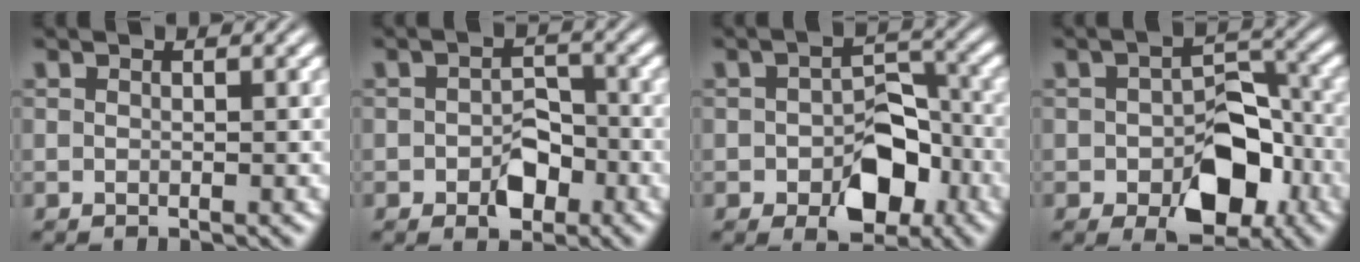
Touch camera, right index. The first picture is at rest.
{"total": 2.9, "force": [-1.6, 1.5, 1.9], "torque": [-0.001, -0.004, -0.026]}
{"total": 5.6, "force": [-2.3, 3.3, 3.9], "torque": [-0.027, -0.013, -0.032]}
{"total": 6.9, "force": [-2.5, 4.1, 5.0], "torque": [-0.050, -0.021, -0.030]}